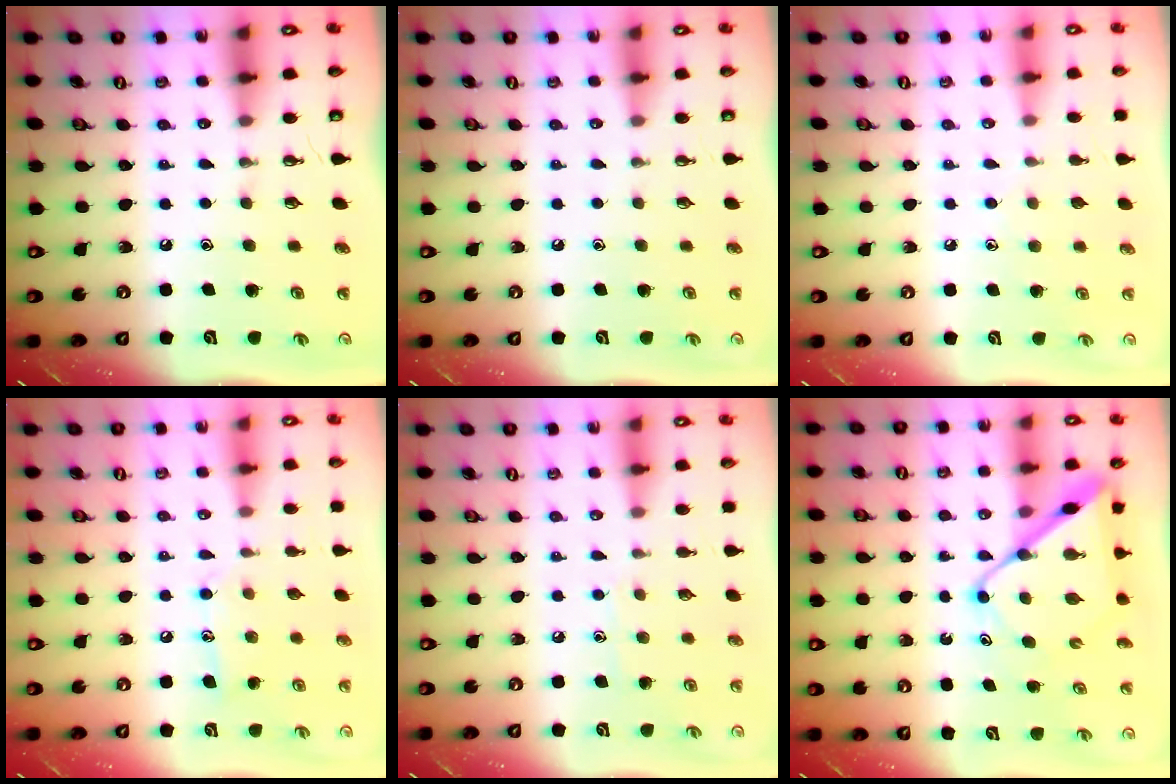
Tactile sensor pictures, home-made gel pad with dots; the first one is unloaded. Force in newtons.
{"total": 0.0}
{"total": 5.9, "press": 5.9, "slide": 0.6}
{"total": 9.1, "press": 9.1, "slide": 0.6}
{"total": 5.9, "press": 5.8, "slide": 0.7}
{"total": 12.7, "press": 12.6, "slide": 1.2}